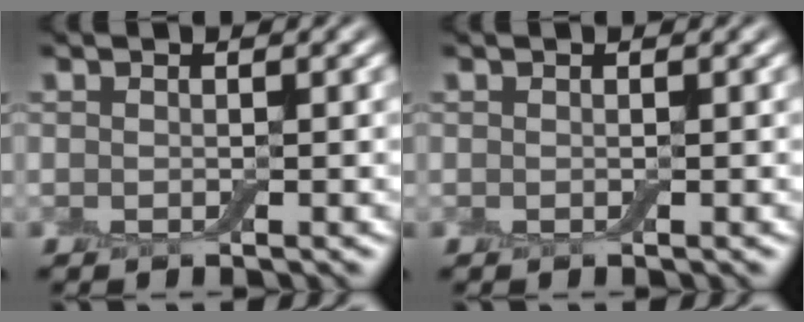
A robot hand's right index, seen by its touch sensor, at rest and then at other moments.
{"total": 0.0}